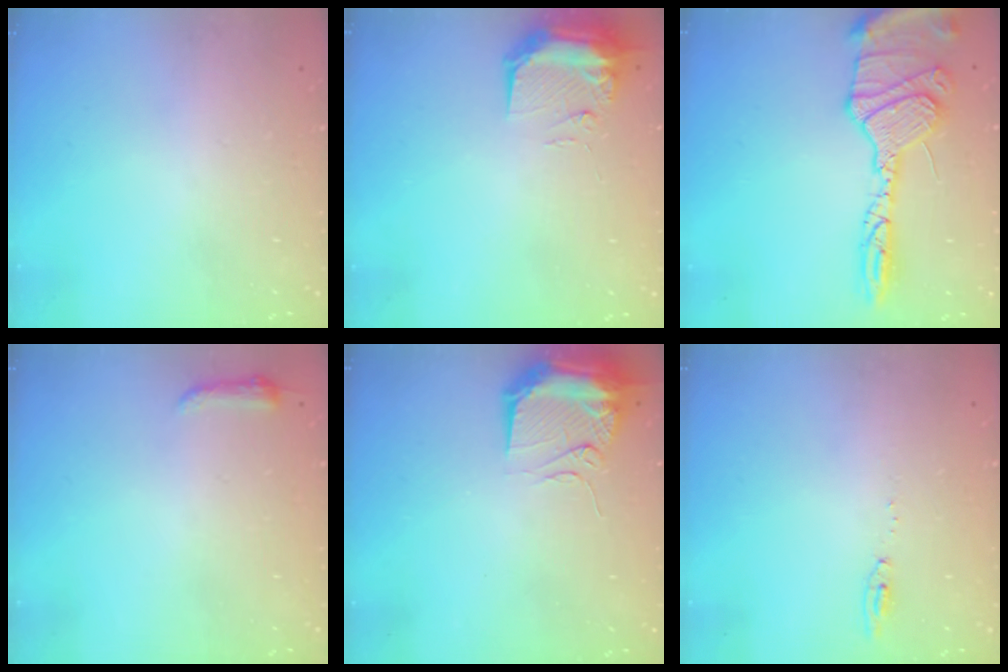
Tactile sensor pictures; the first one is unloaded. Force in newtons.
{"total": 11.0, "press": 9.6, "slide": 5.4}
{"total": 17.9, "press": 17.7, "slide": 2.5}
{"total": 3.7, "press": 3.7, "slide": 0.7}
{"total": 14.7, "press": 10.7, "slide": 10.1}
{"total": 5.2, "press": 5.2, "slide": 0.5}